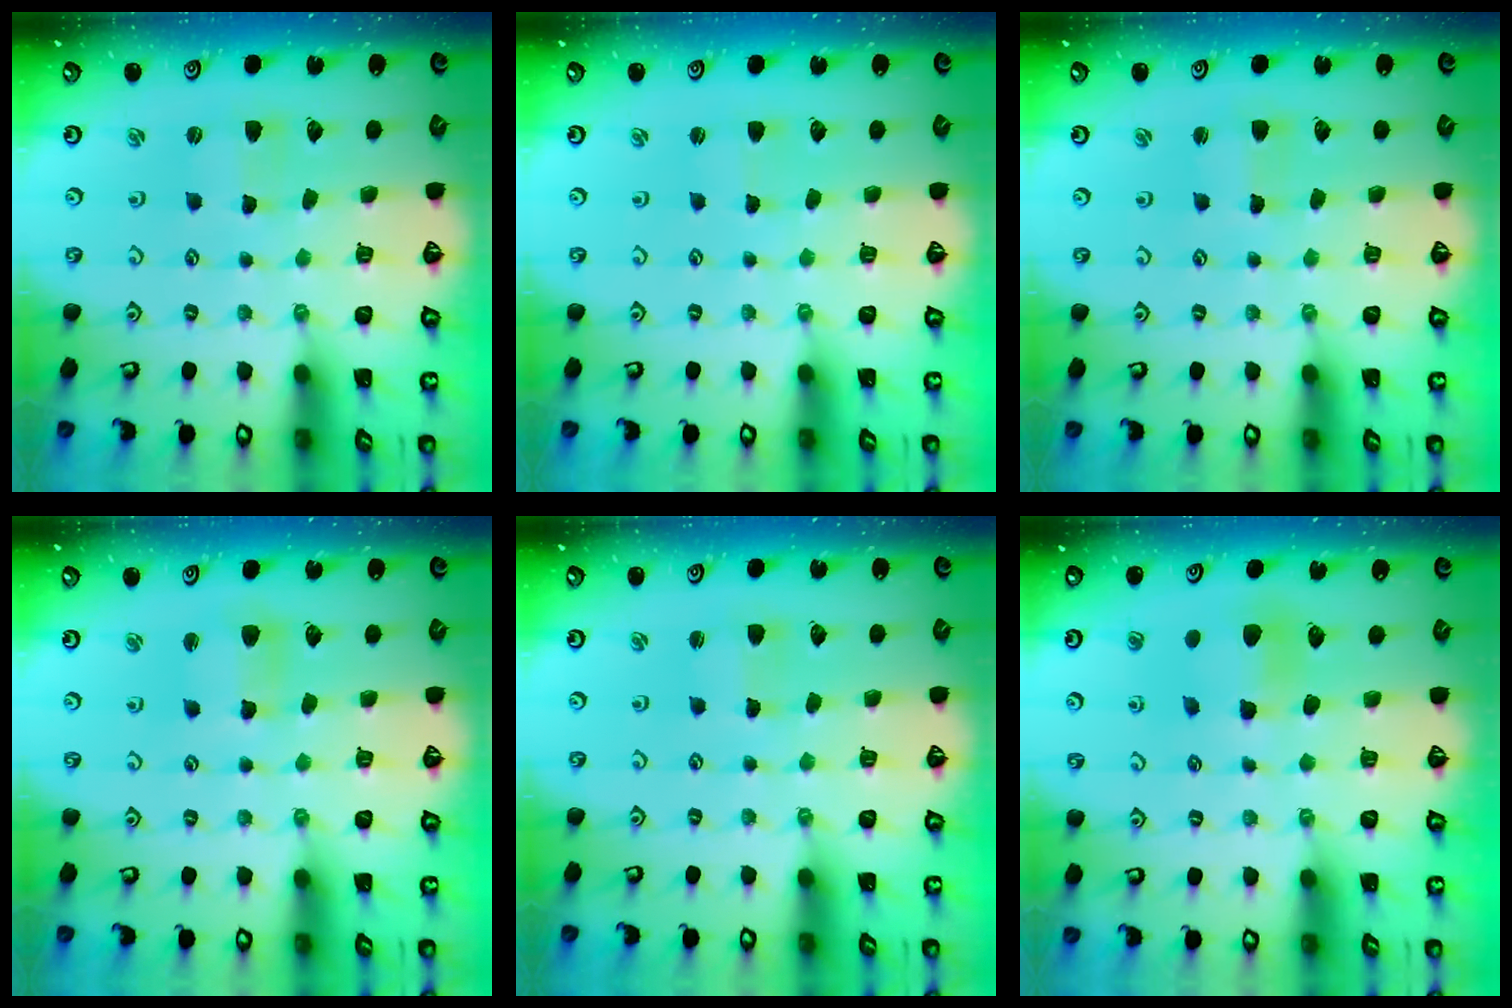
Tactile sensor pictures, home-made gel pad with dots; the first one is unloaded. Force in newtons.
{"total": 0.0}
{"total": 0.6, "press": 0.5, "slide": 0.2}
{"total": 4.7, "press": 4.7, "slide": 0.6}
{"total": 1.1, "press": 1.1, "slide": 0.2}
{"total": 5.7, "press": 5.7, "slide": 0.6}